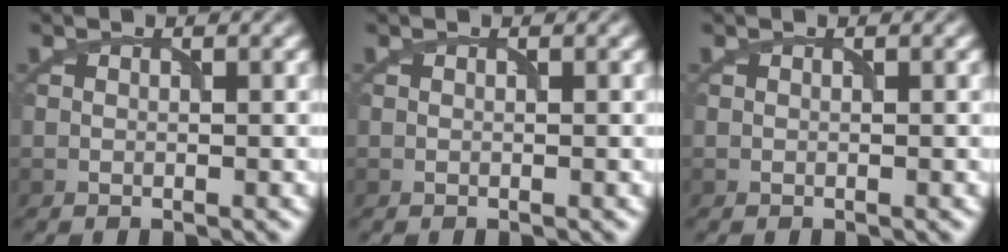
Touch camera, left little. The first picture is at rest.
{"total": 0.0}
{"total": 0.0}